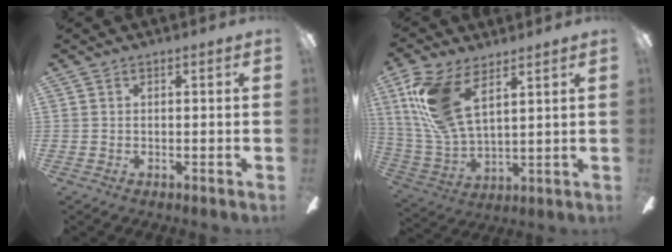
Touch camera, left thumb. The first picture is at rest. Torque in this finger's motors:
{"motor_torque": [0.64, 0.42, 1.30, -1.47, 0.19]}